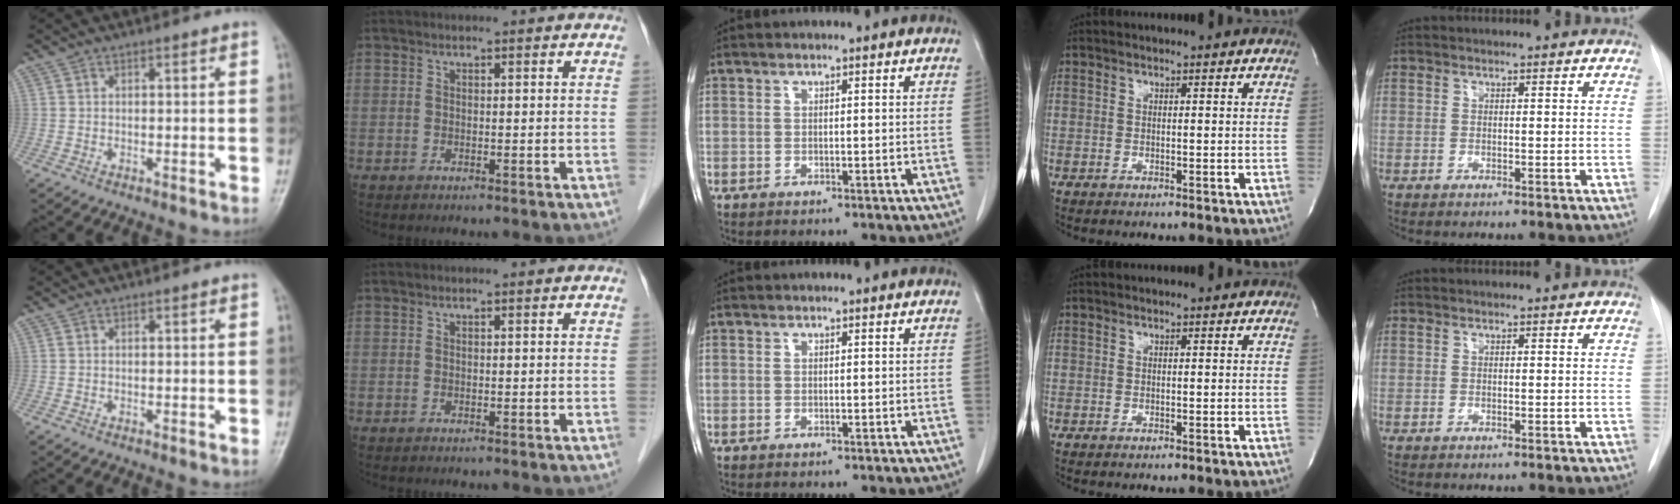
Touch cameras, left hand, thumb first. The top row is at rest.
{}